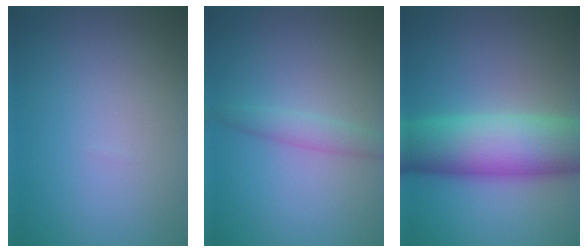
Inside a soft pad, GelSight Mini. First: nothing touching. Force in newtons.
{"total": 1.7, "press": 1.7, "slide": 0.0}
{"total": 10.4, "press": 10.4, "slide": 0.1}